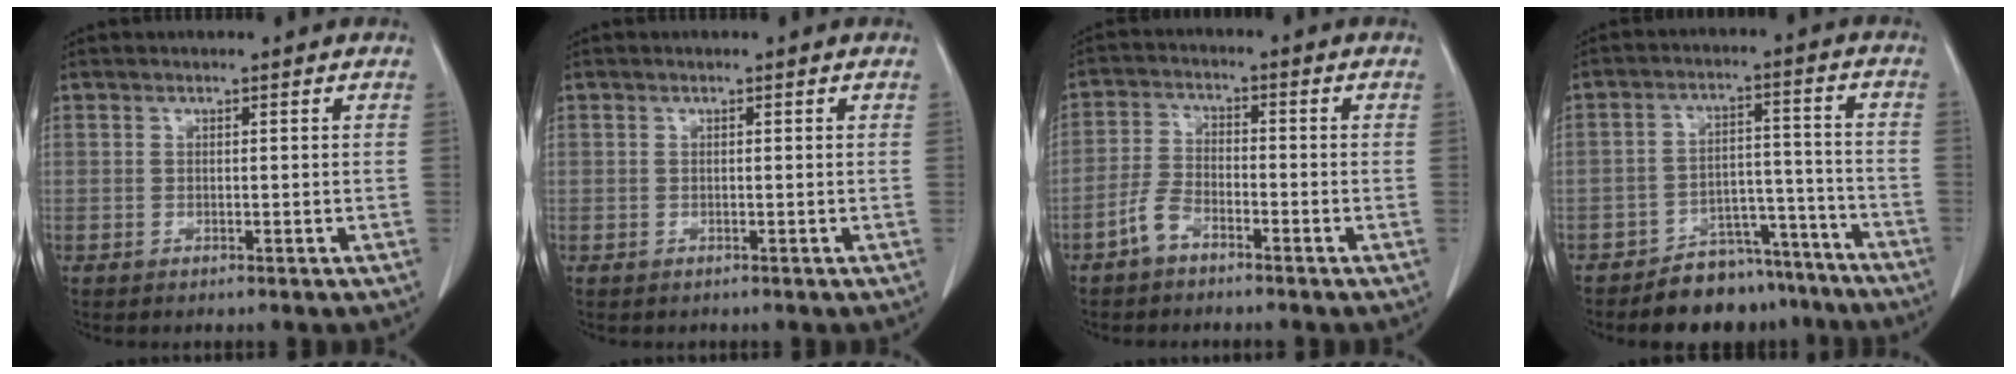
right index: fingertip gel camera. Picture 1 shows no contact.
{"total": 0.6, "force": [-0.2, 0.6, -0.1], "torque": [0.005, 0.007, -0.007]}
{"total": 4.3, "force": [-2.9, 2.0, 2.4], "torque": [-0.057, 0.008, -0.060]}
{"total": 9.5, "force": [-8.1, 4.7, 1.7], "torque": [0.007, 0.053, -0.124]}